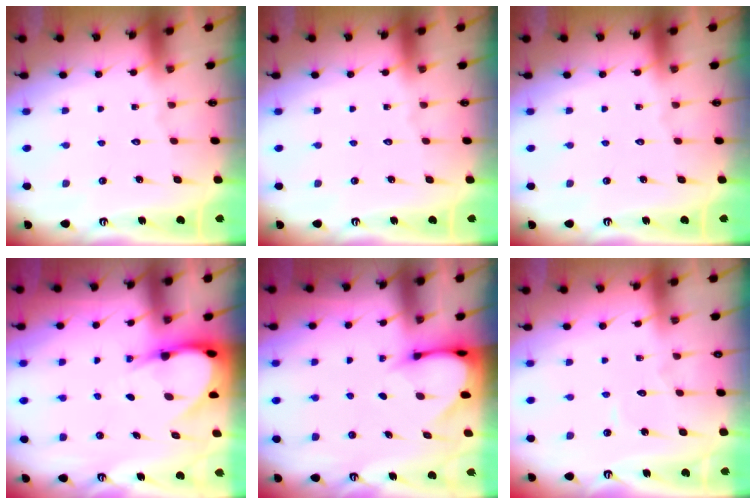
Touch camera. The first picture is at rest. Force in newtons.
{"total": 0.0}
{"total": 0.0}
{"total": 6.3, "press": 6.3, "slide": 0.5}
{"total": 3.5, "press": 3.5, "slide": 0.2}
{"total": 3.7, "press": 3.7, "slide": 0.5}